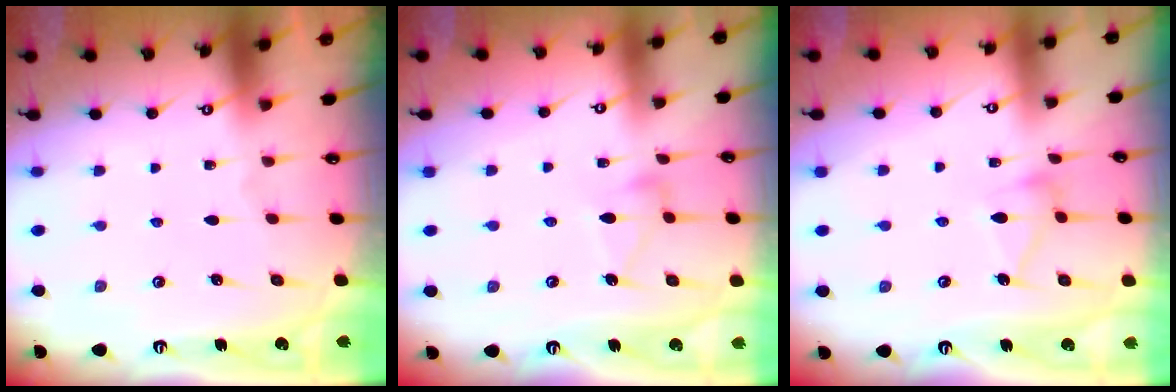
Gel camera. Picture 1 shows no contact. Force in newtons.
{"total": 6.3, "press": 6.3, "slide": 0.5}
{"total": 9.2, "press": 9.2, "slide": 0.4}